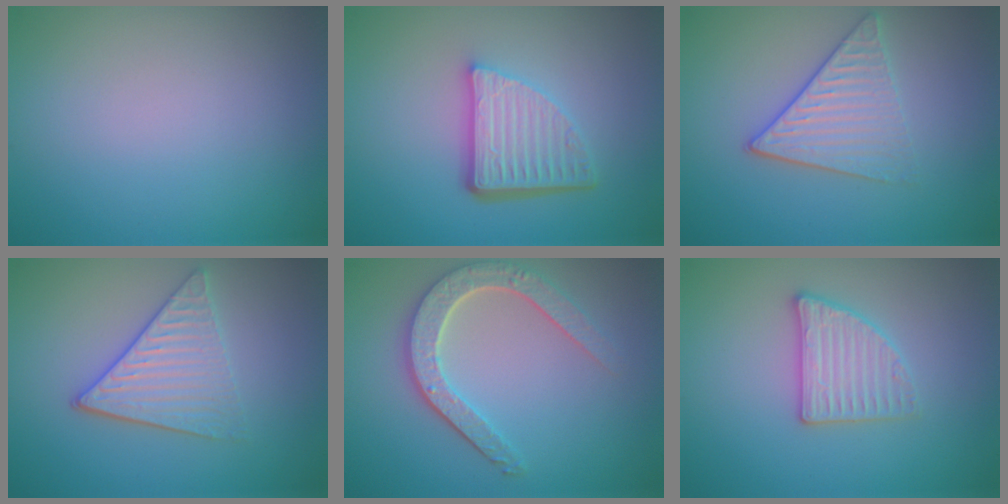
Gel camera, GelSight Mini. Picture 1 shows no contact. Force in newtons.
{"total": 5.4, "press": 3.7, "slide": 3.9}
{"total": 3.5, "press": 3.1, "slide": 1.7}
{"total": 3.9, "press": 3.3, "slide": 1.9}
{"total": 4.3, "press": 3.5, "slide": 2.5}
{"total": 2.8, "press": 2.7, "slide": 0.5}